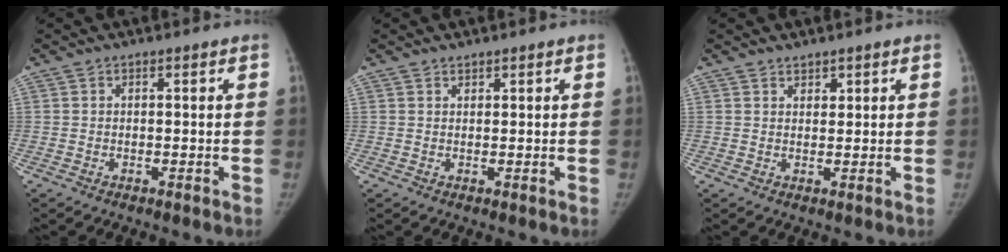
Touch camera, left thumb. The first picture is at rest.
{"total": 0.7, "force": [0.7, 0.3, 0.1], "torque": [0.003, -0.006, 0.011]}
{"total": 1.7, "force": [1.4, 0.9, 0.4], "torque": [0.009, -0.008, 0.020]}